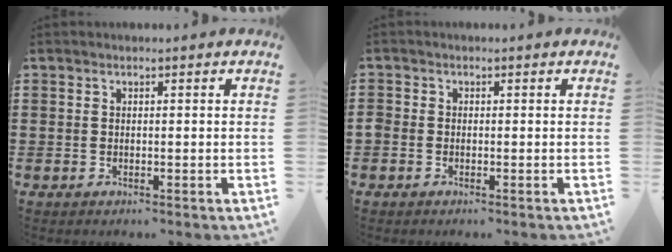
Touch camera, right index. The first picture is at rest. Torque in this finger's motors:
{"motor_torque": [0.06, -0.07, 0.02, 0.00]}